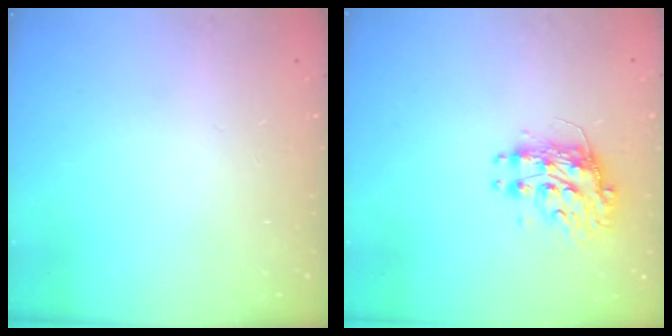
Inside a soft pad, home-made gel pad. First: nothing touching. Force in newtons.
{"total": 9.2, "press": 9.2, "slide": 0.9}